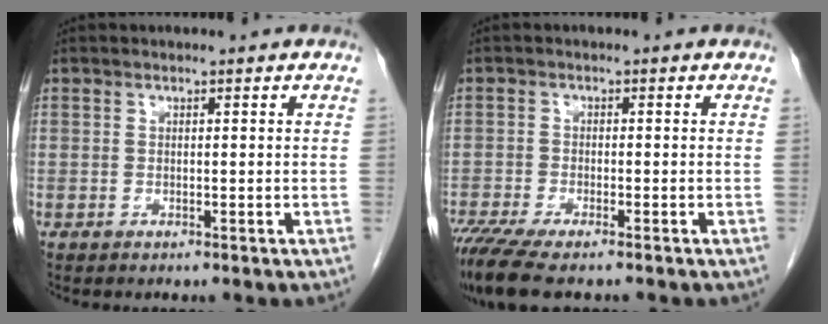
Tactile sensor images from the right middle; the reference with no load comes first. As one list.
[{"total": 7.7, "force": [-6.1, 1.2, 4.6], "torque": [-0.079, -0.018, -0.101]}]